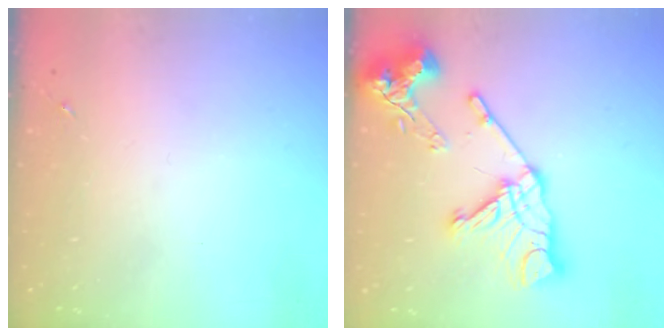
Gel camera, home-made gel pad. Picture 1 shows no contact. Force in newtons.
{"total": 20.1, "press": 20.0, "slide": 2.3}